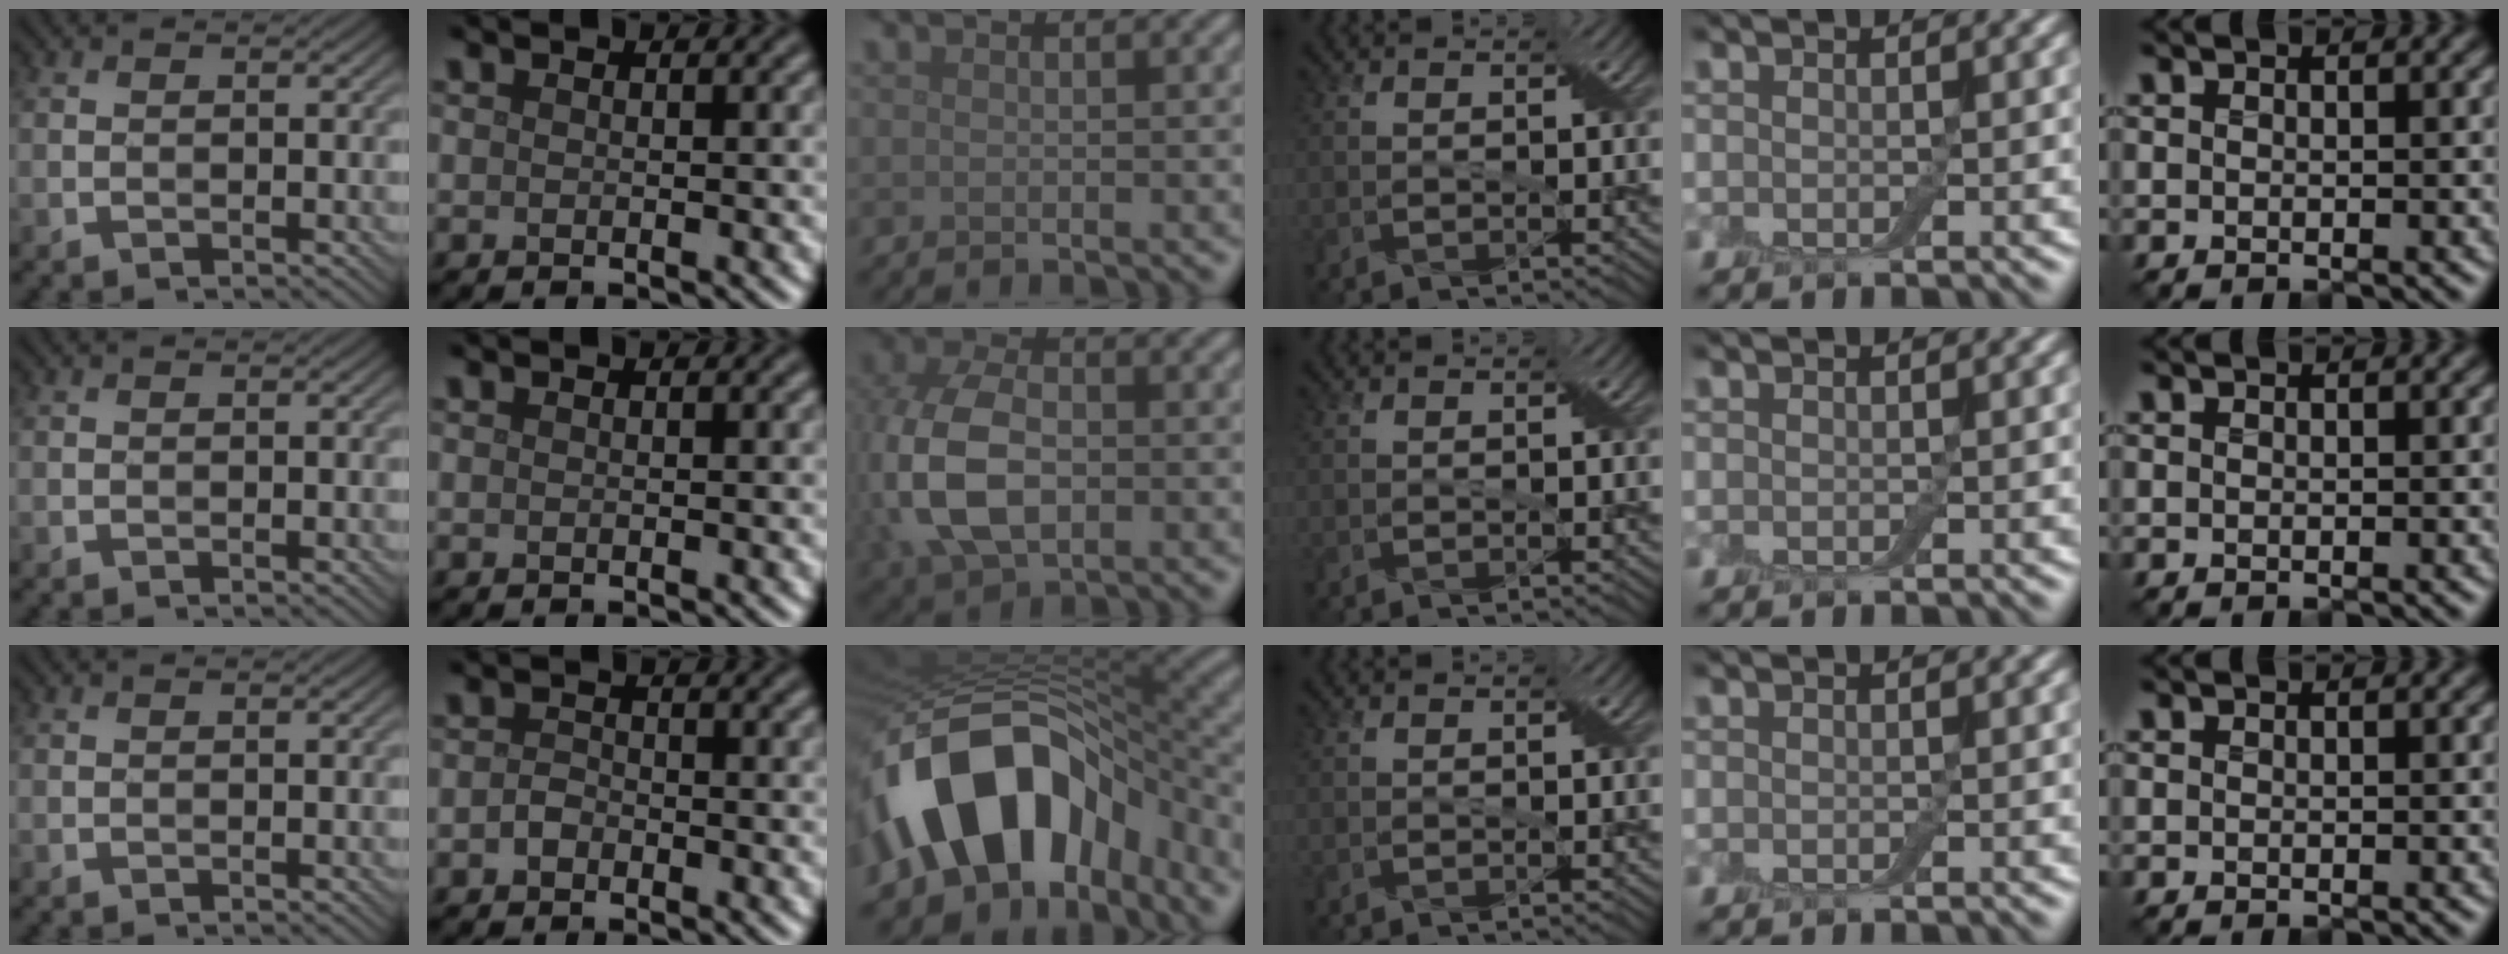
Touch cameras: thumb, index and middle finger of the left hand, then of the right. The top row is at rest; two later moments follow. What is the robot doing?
{"motion": "extract", "object": "drawer"}